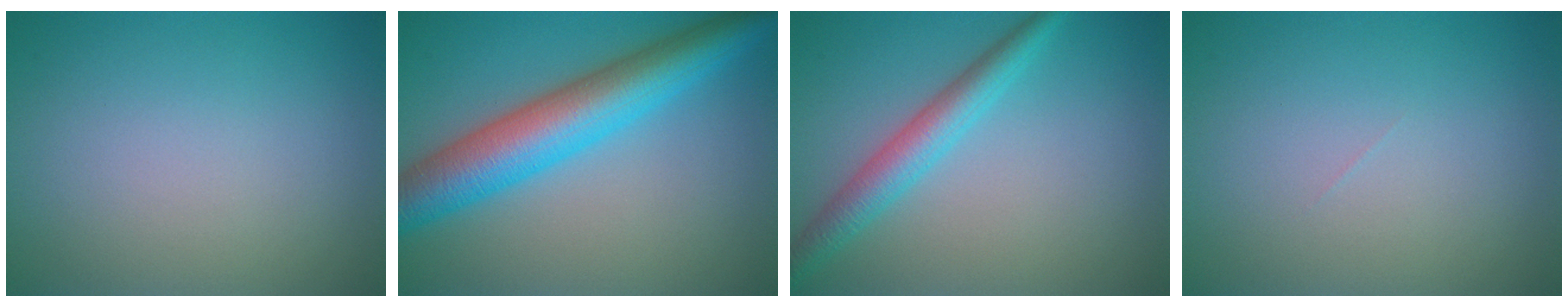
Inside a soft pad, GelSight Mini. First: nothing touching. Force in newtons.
{"total": 8.5, "press": 8.5, "slide": 0.2}
{"total": 3.7, "press": 3.7, "slide": 0.1}
{"total": 0.0}